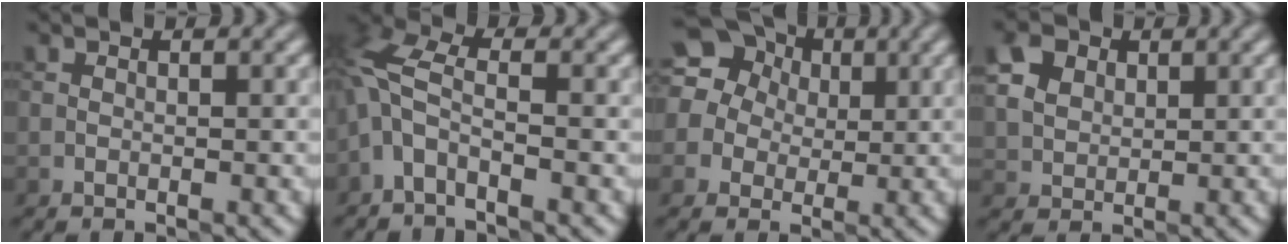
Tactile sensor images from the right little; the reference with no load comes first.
{"total": 3.9, "force": [-1.6, 1.6, 3.2], "torque": [-0.075, 0.011, -0.047]}
{"total": 12.9, "force": [4.4, 11.2, 4.7], "torque": [-0.117, 0.055, 0.048]}
{"total": 5.2, "force": [2.6, 3.7, 2.6], "torque": [-0.077, 0.024, 0.052]}